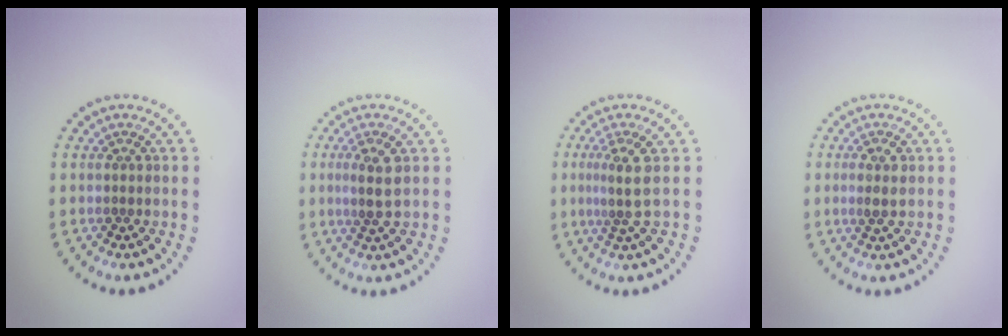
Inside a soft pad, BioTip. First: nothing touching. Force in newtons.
{"total": 2.6, "press": 2.4, "slide": 0.9}
{"total": 2.6, "press": 1.8, "slide": 1.8}
{"total": 1.7, "press": 1.6, "slide": 0.6}